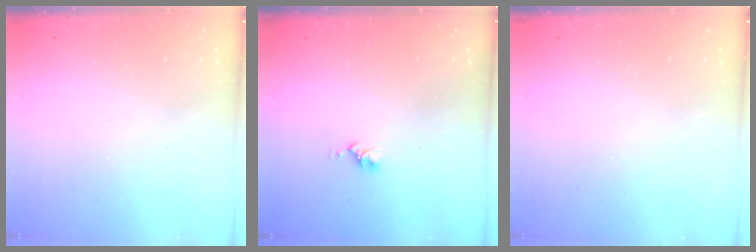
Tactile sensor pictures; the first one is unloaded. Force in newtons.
{"total": 2.8, "press": 2.8, "slide": 0.4}
{"total": 0.0}